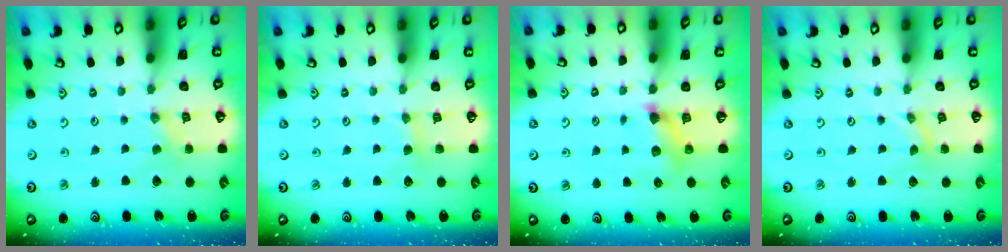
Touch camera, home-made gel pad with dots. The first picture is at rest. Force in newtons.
{"total": 1.9, "press": 1.9, "slide": 0.3}
{"total": 6.8, "press": 6.8, "slide": 0.4}
{"total": 0.0}